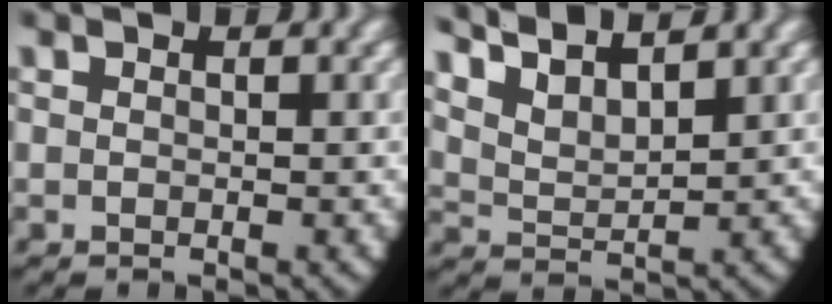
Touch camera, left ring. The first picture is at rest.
{"total": 6.9, "force": [4.4, 4.2, 3.2], "torque": [-0.086, 0.005, 0.065]}